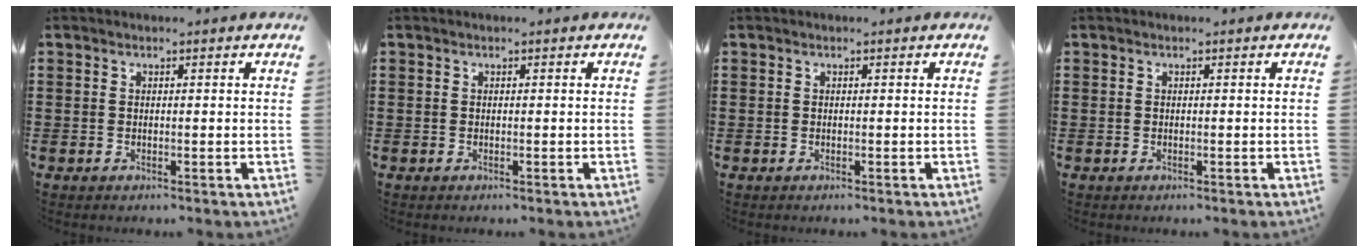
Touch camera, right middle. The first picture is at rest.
{"total": 0.0}
{"total": 0.0}
{"total": 0.0}